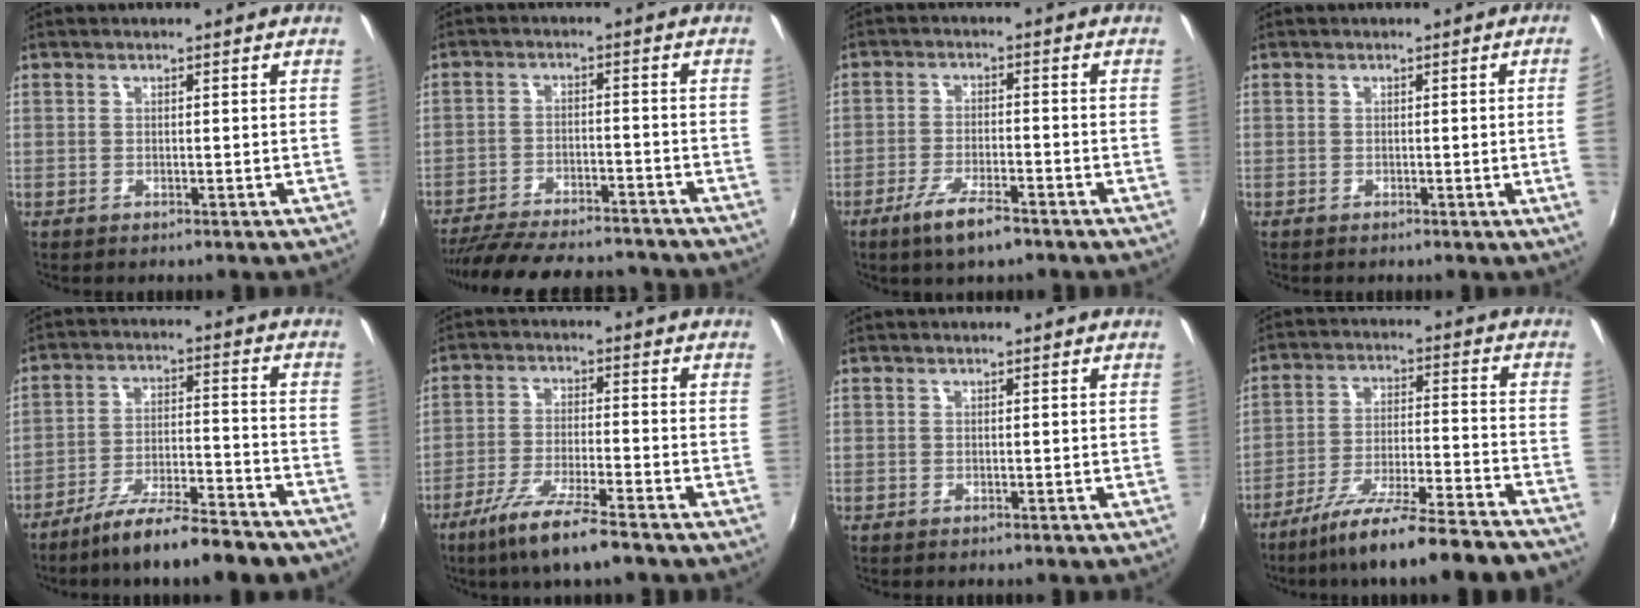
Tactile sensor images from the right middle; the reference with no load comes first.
{"total": 19.7, "force": [-17.2, 4.8, 8.4], "torque": [-0.172, -0.016, -0.244]}
{"total": 7.1, "force": [-4.8, 1.5, 4.9], "torque": [-0.111, -0.011, -0.086]}
{"total": 2.8, "force": [-0.1, -1.6, 2.3], "torque": [-0.031, -0.012, 0.003]}
{"total": 15.9, "force": [-13.3, 2.4, 8.4], "torque": [-0.148, -0.015, -0.199]}
{"total": 10.4, "force": [-7.5, 0.7, 7.2], "torque": [-0.157, -0.023, -0.134]}
{"total": 0.0}
{"total": 20.7, "force": [-18.2, -0.1, 9.9], "torque": [-0.176, -0.050, -0.271]}